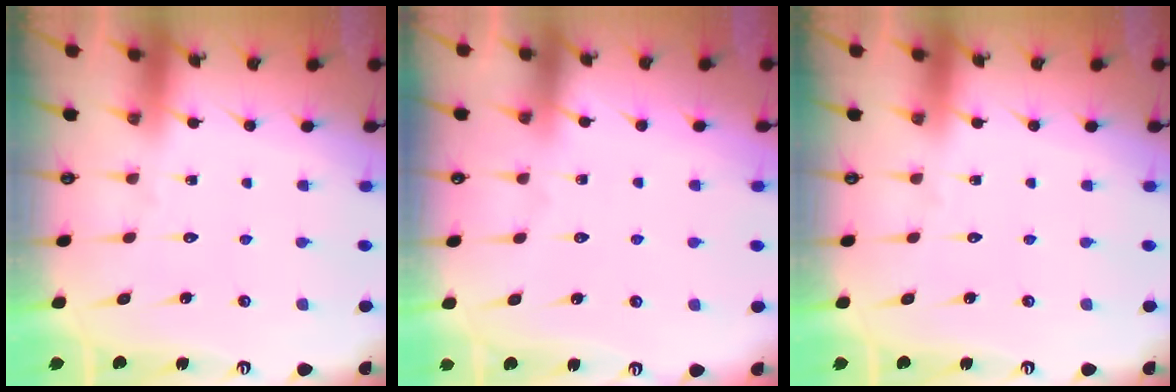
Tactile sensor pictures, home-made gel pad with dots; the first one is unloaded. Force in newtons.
{"total": 2.9, "press": 2.9, "slide": 0.4}
{"total": 0.0}